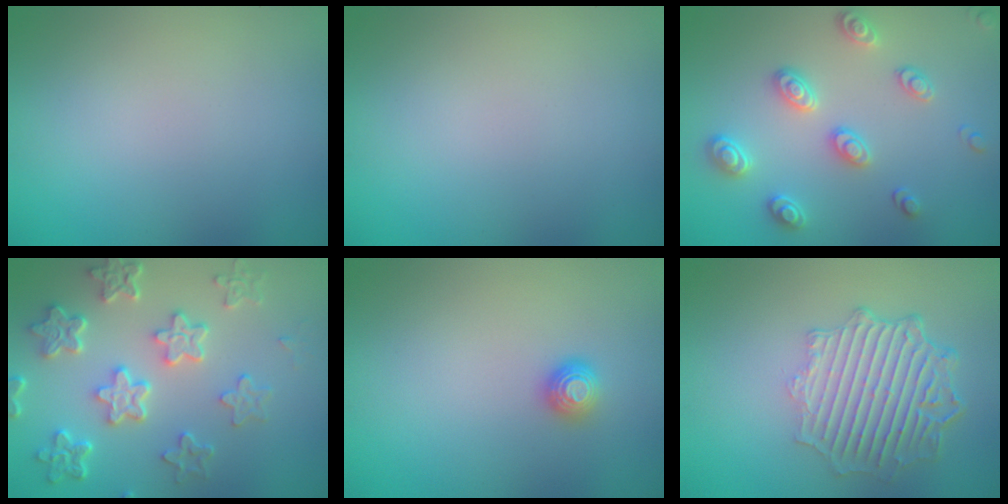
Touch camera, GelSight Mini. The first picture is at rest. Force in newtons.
{"total": 0.0}
{"total": 3.0, "press": 2.9, "slide": 0.6}
{"total": 6.0, "press": 4.6, "slide": 3.9}
{"total": 1.1, "press": 1.0, "slide": 0.3}
{"total": 6.3, "press": 4.8, "slide": 4.1}